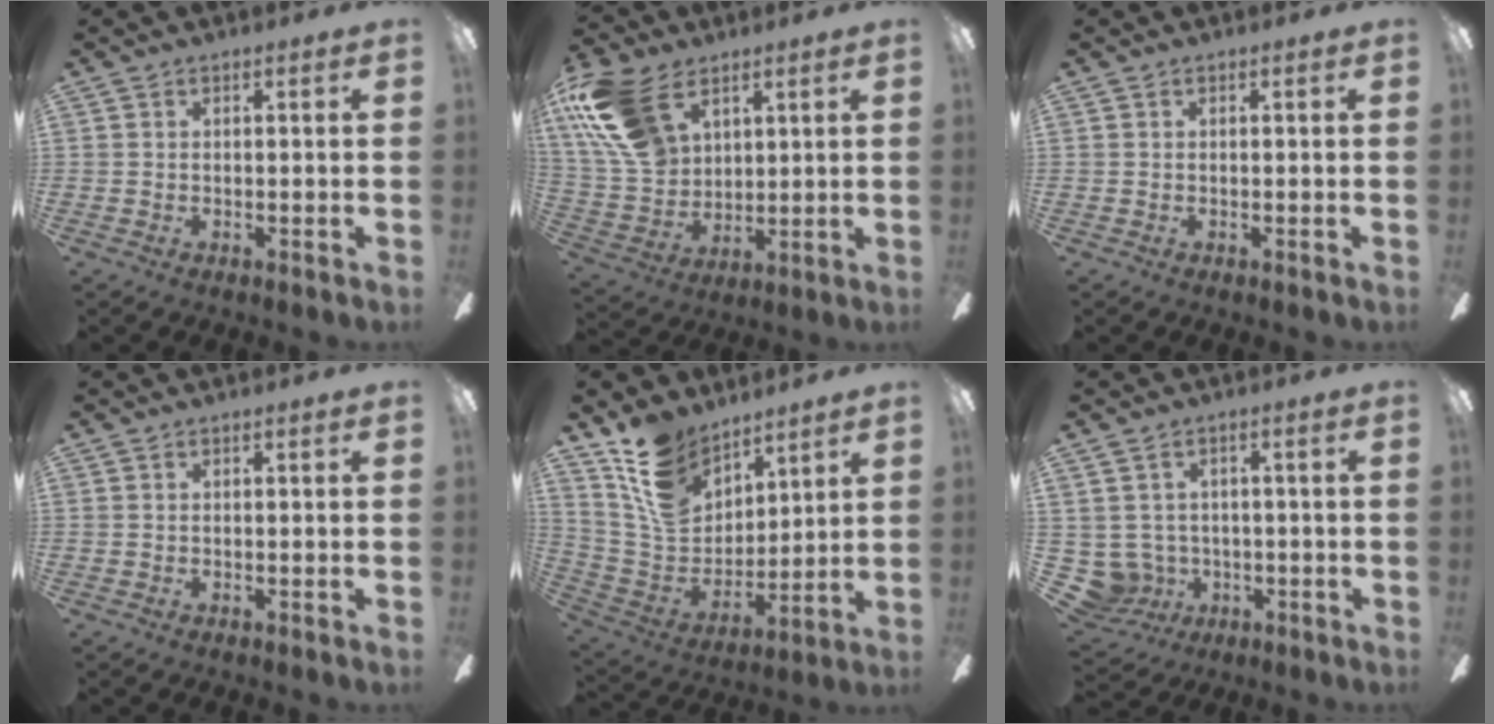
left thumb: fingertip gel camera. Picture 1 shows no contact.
{"total": 18.5, "force": [9.1, 11.7, 11.0], "torque": [-0.258, -0.020, 0.173]}
{"total": 0.0}
{"total": 0.0}
{"total": 14.8, "force": [10.7, 8.8, 5.2], "torque": [-0.126, -0.055, 0.214]}
{"total": 6.1, "force": [0.3, 6.0, 1.3], "torque": [-0.069, -0.003, 0.010]}